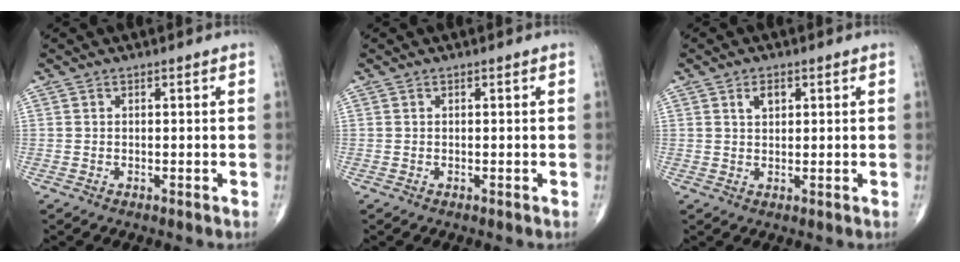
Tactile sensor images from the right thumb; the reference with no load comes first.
{"total": 0.0}
{"total": 2.6, "force": [1.2, 1.5, 1.7], "torque": [-0.023, -0.003, 0.020]}